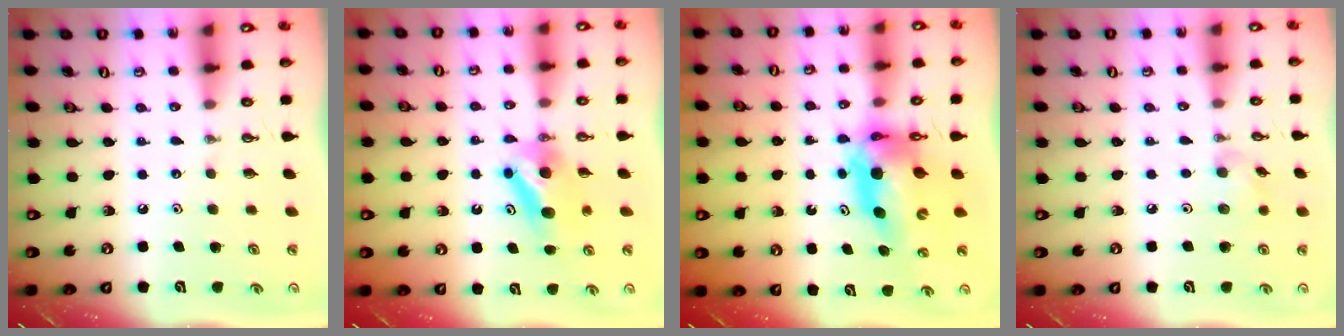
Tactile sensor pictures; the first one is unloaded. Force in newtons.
{"total": 6.6, "press": 6.5, "slide": 1.2}
{"total": 12.1, "press": 12.1, "slide": 1.2}
{"total": 5.6, "press": 5.6, "slide": 0.6}